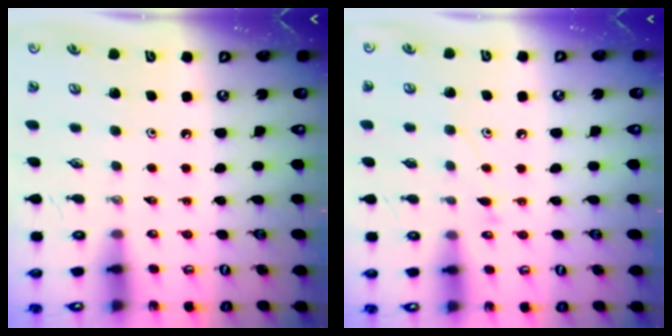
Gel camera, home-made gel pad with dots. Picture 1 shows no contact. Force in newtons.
{"total": 6.7, "press": 6.7, "slide": 0.4}